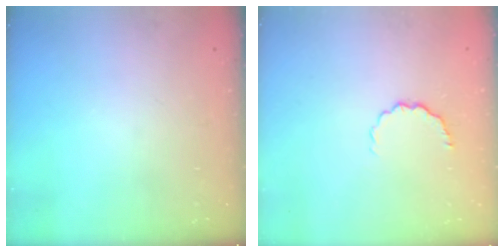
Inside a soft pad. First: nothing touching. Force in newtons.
{"total": 4.8, "press": 4.6, "slide": 1.4}